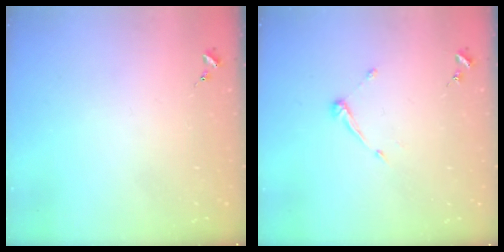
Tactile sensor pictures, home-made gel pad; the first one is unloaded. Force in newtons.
{"total": 6.6, "press": 6.6, "slide": 0.5}